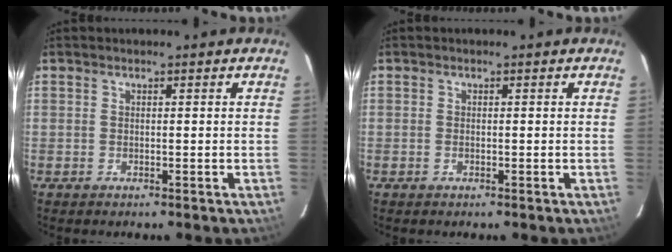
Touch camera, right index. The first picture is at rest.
{"total": 0.6, "force": [-0.2, 0.4, 0.5], "torque": [-0.010, 0.000, -0.005]}